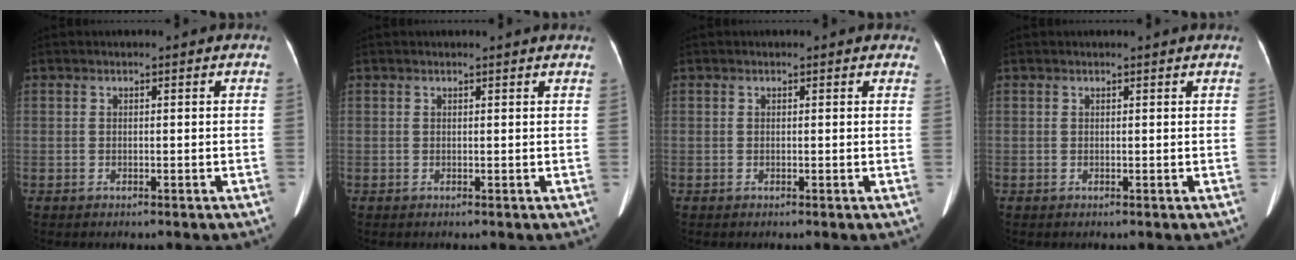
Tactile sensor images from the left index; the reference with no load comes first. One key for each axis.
{"total": 2.4, "fx": 2.3, "fy": -0.2, "fz": 0.6, "tx": -0.012, "ty": 0.005, "tz": 0.019}
{"total": 1.5, "fx": 1.3, "fy": 0.6, "fz": 0.4, "tx": 0.000, "ty": 0.000, "tz": -0.002}
{"total": 1.3, "fx": 1.3, "fy": -0.2, "fz": 0.3, "tx": -0.011, "ty": 0.004, "tz": 0.013}